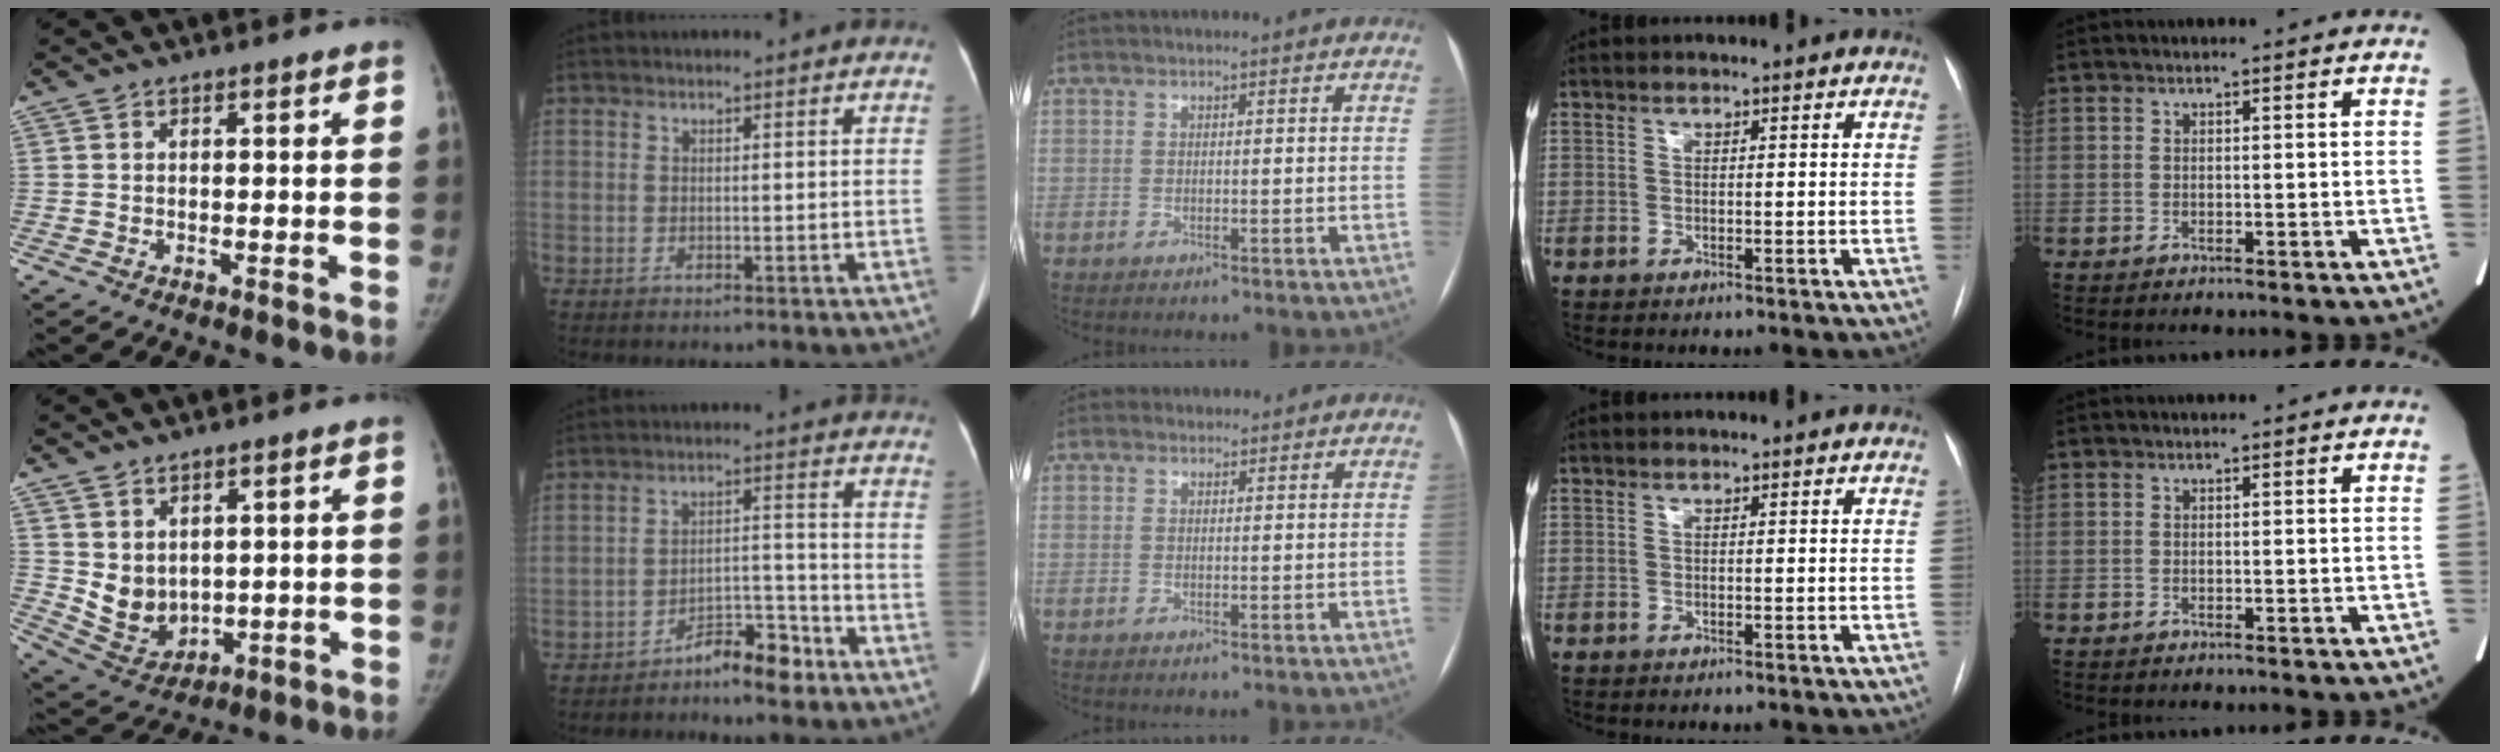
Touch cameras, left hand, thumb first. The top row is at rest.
{"thumb": {"total": 7.8, "force": [1.8, 5.9, 4.8], "torque": [-0.057, -0.023, 0.060]}, "index": {"total": 5.9, "force": [-4.9, 1.3, 3.0], "torque": [-0.042, 0.014, -0.084]}, "middle": {"total": 1.3, "force": [1.2, 0.6, -0.2], "torque": [0.002, 0.012, 0.017]}}